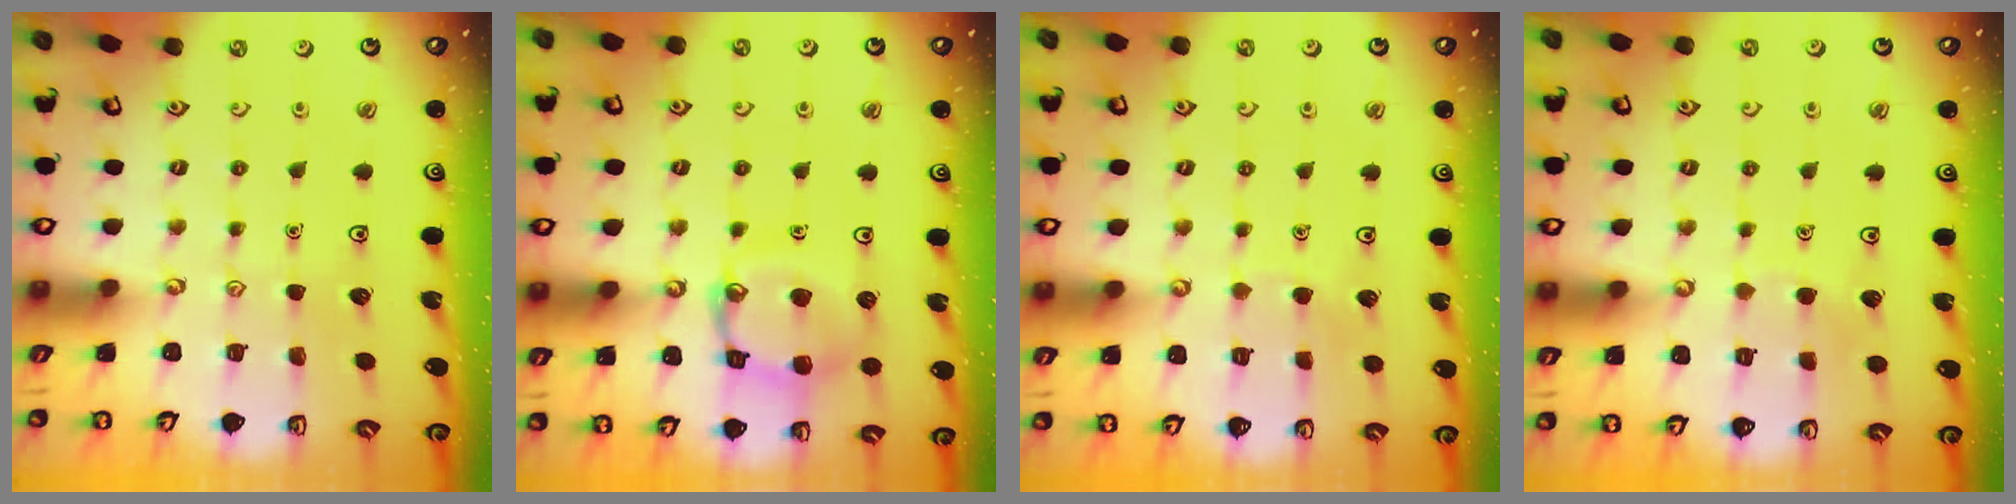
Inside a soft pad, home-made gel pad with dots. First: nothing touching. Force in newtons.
{"total": 14.3, "press": 14.2, "slide": 1.5}
{"total": 2.4, "press": 2.4, "slide": 0.1}
{"total": 3.9, "press": 3.9, "slide": 0.2}